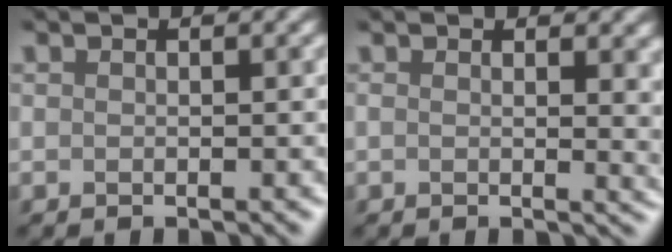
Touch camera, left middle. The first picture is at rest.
{"total": 3.6, "force": [0.9, 1.3, 3.2], "torque": [-0.021, 0.023, 0.004]}